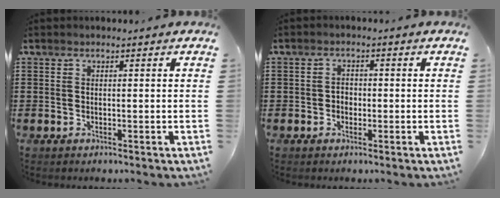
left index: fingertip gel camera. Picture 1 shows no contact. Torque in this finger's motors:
{"motor_torque": [0.08, 0.09, 0.04, 0.01]}